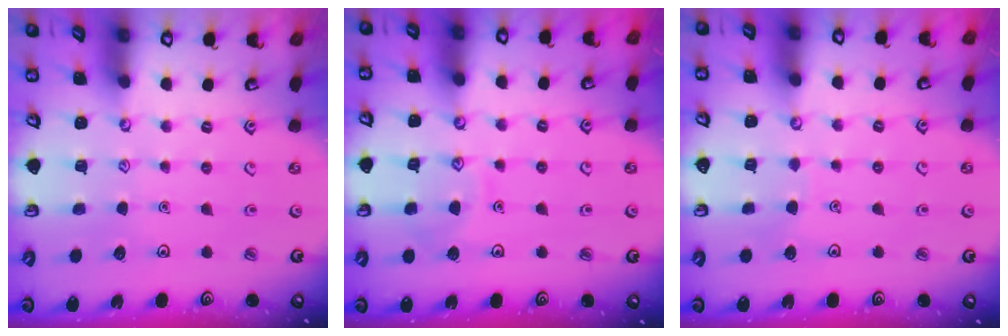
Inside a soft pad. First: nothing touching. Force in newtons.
{"total": 7.8, "press": 7.8, "slide": 0.7}
{"total": 2.5, "press": 2.5, "slide": 0.2}